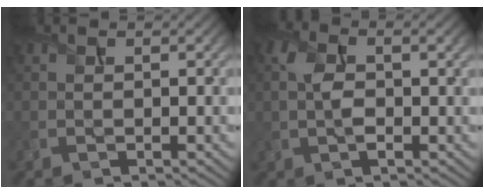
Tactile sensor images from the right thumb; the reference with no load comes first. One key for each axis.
{"total": 4.6, "fx": 0.2, "fy": 2.3, "fz": 4.0, "tx": -0.091, "ty": 0.003, "tz": 0.002}